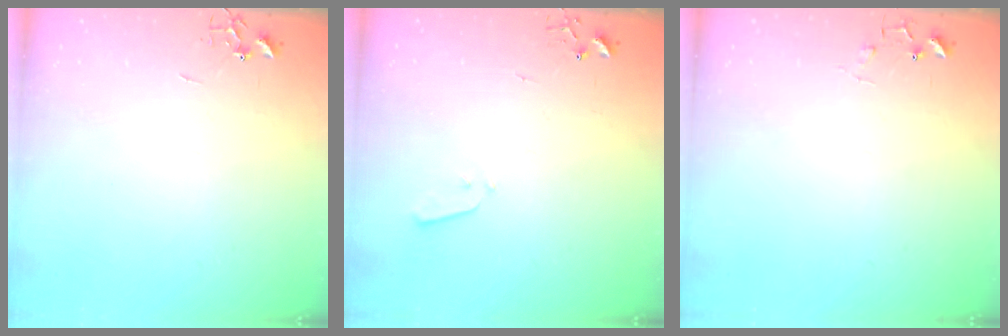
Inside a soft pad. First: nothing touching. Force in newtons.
{"total": 2.8, "press": 2.7, "slide": 0.4}
{"total": 5.7, "press": 5.7, "slide": 0.2}